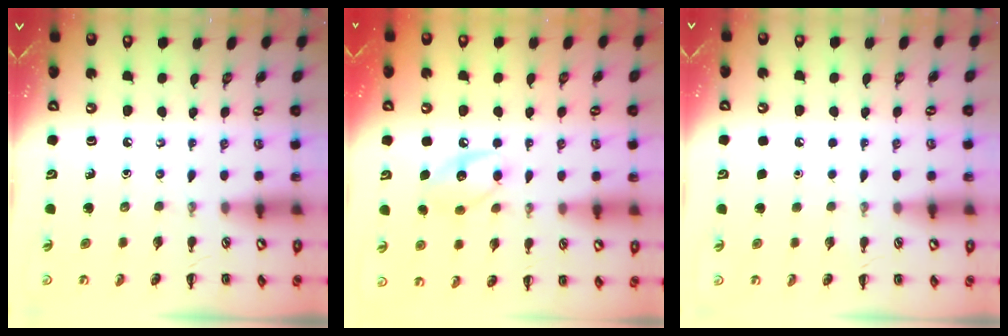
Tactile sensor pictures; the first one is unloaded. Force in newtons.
{"total": 9.7, "press": 9.7, "slide": 0.7}
{"total": 1.7, "press": 1.6, "slide": 0.1}